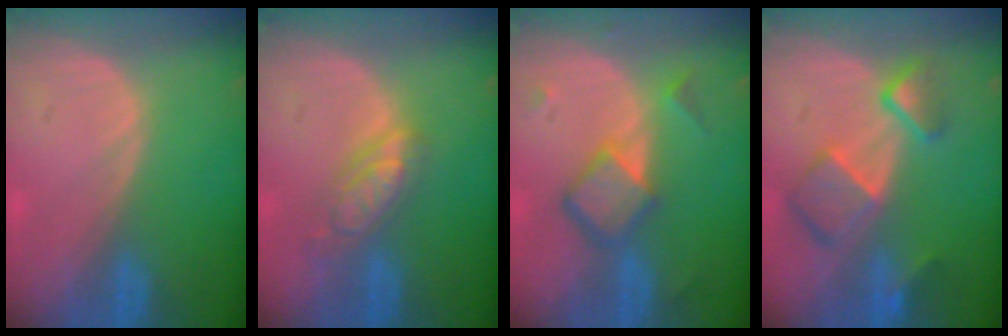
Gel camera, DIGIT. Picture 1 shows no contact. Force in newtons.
{"total": 5.6, "press": 5.1, "slide": 2.4}
{"total": 6.6, "press": 5.7, "slide": 3.3}
{"total": 7.9, "press": 6.8, "slide": 3.9}